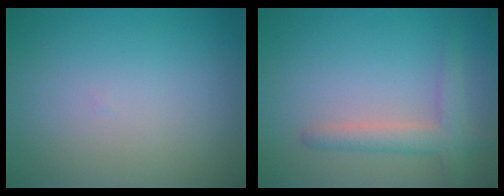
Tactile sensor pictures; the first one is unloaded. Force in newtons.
{"total": 2.9, "press": 2.9, "slide": 0.2}